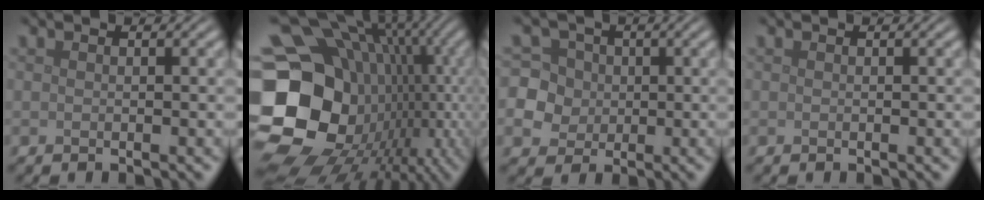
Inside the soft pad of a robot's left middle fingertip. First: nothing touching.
{"total": 22.9, "force": [-3.5, 19.7, 11.1], "torque": [-0.222, 0.010, -0.066]}
{"total": 9.6, "force": [0.5, 9.1, 3.0], "torque": [-0.075, 0.027, -0.005]}
{"total": 0.0}